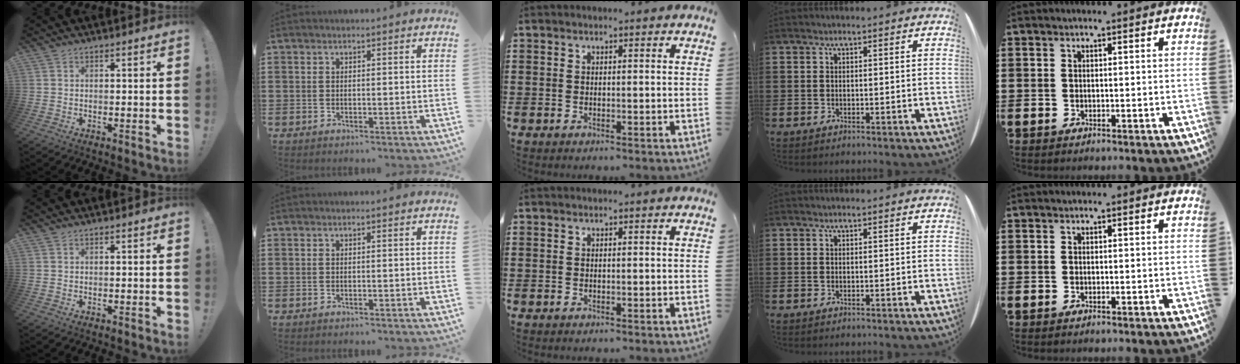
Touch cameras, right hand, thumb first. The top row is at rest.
{}